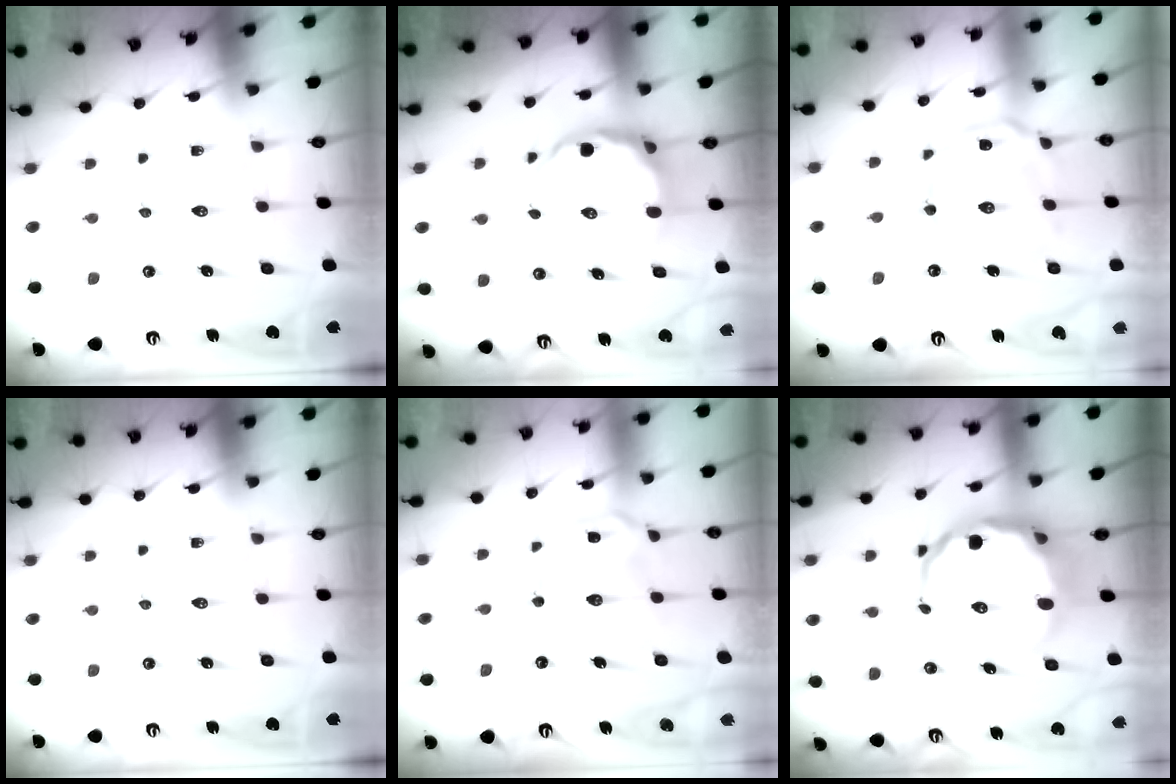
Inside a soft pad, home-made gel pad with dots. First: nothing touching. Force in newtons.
{"total": 7.6, "press": 7.4, "slide": 1.7}
{"total": 5.7, "press": 5.7, "slide": 0.4}
{"total": 0.0}
{"total": 2.8, "press": 2.7, "slide": 0.5}
{"total": 9.7, "press": 9.3, "slide": 2.8}